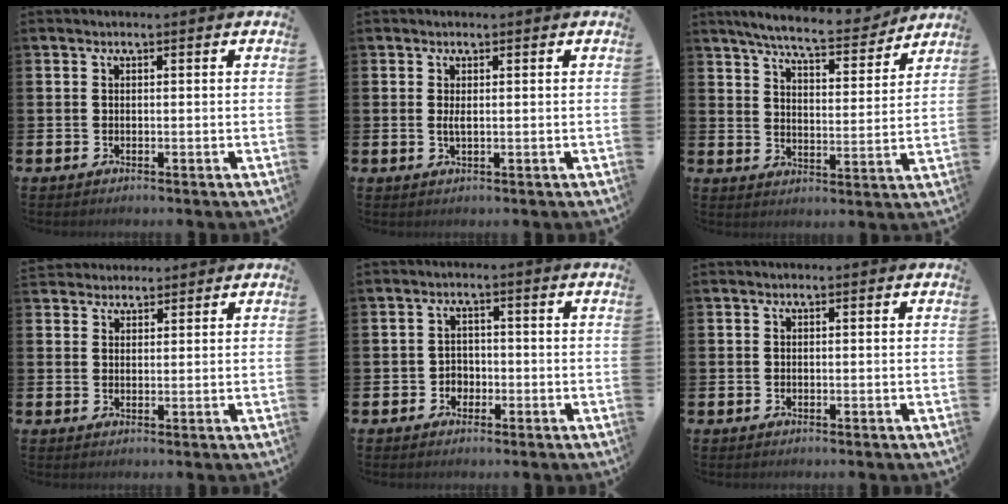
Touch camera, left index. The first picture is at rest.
{"total": 1.2, "force": [0.2, 0.2, 1.1], "torque": [-0.018, -0.001, 0.002]}
{"total": 7.5, "force": [7.0, 0.8, 2.6], "torque": [-0.071, -0.043, 0.120]}
{"total": 2.8, "force": [2.6, 1.0, -0.2], "torque": [-0.001, -0.006, 0.049]}
{"total": 2.3, "force": [-1.1, 1.9, 0.5], "torque": [-0.012, 0.004, -0.028]}
{"total": 0.0}